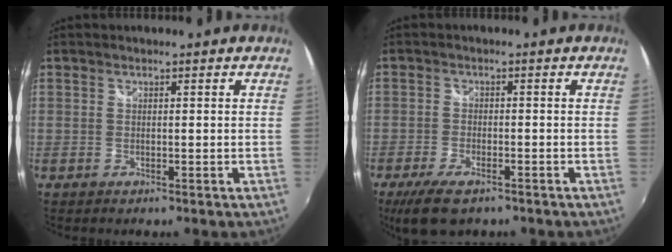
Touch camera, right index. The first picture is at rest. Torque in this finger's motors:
{"motor_torque": [0.45, -0.40, 0.21, 0.06]}